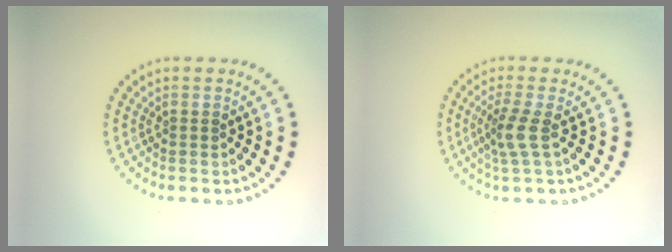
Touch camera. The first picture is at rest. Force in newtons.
{"total": 2.4, "press": 1.8, "slide": 1.6}